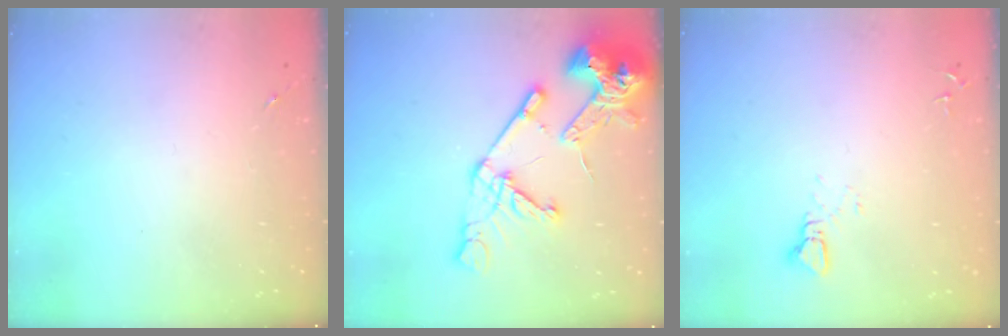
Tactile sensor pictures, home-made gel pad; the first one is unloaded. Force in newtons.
{"total": 18.5, "press": 18.4, "slide": 2.3}
{"total": 2.2, "press": 2.2, "slide": 0.1}